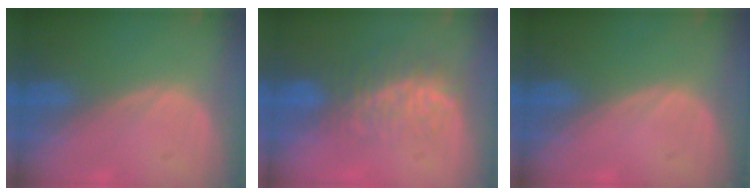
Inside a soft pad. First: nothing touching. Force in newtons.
{"total": 7.6, "press": 7.1, "slide": 2.8}
{"total": 0.0}